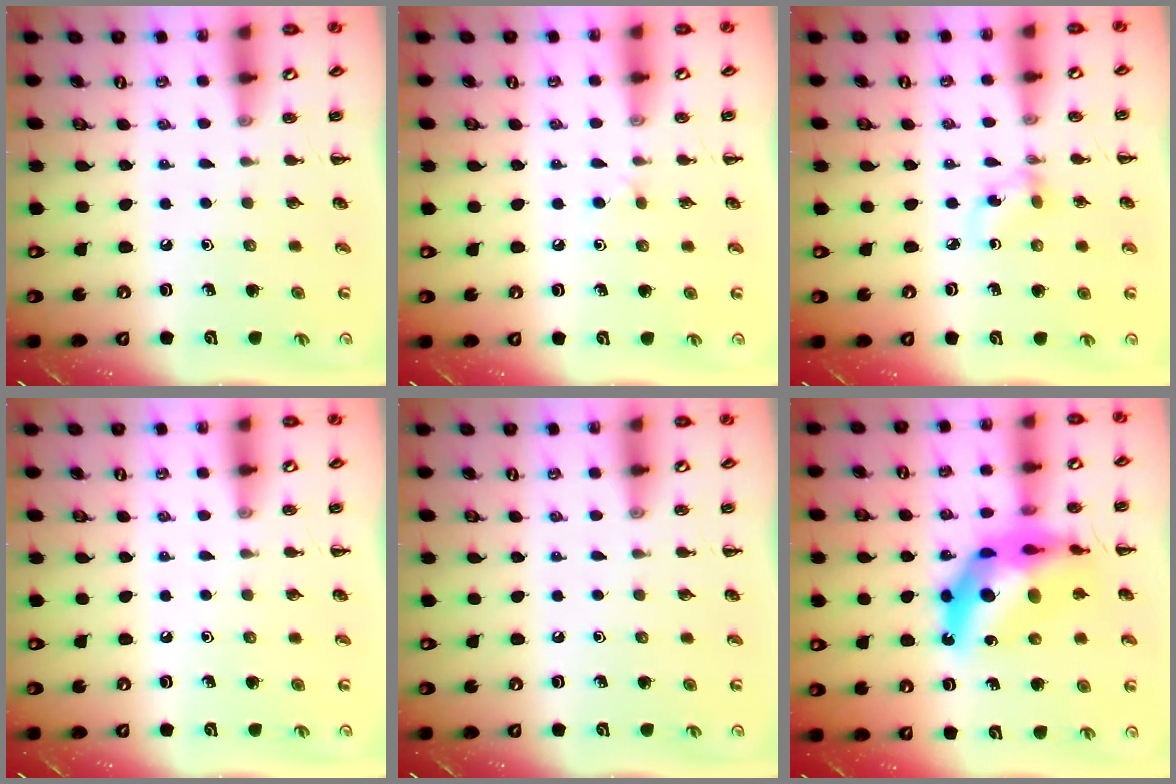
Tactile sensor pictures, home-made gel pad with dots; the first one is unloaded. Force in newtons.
{"total": 2.4, "press": 2.3, "slide": 0.9}
{"total": 2.9, "press": 2.7, "slide": 0.9}
{"total": 0.0}
{"total": 0.0}
{"total": 17.5, "press": 16.8, "slide": 4.8}